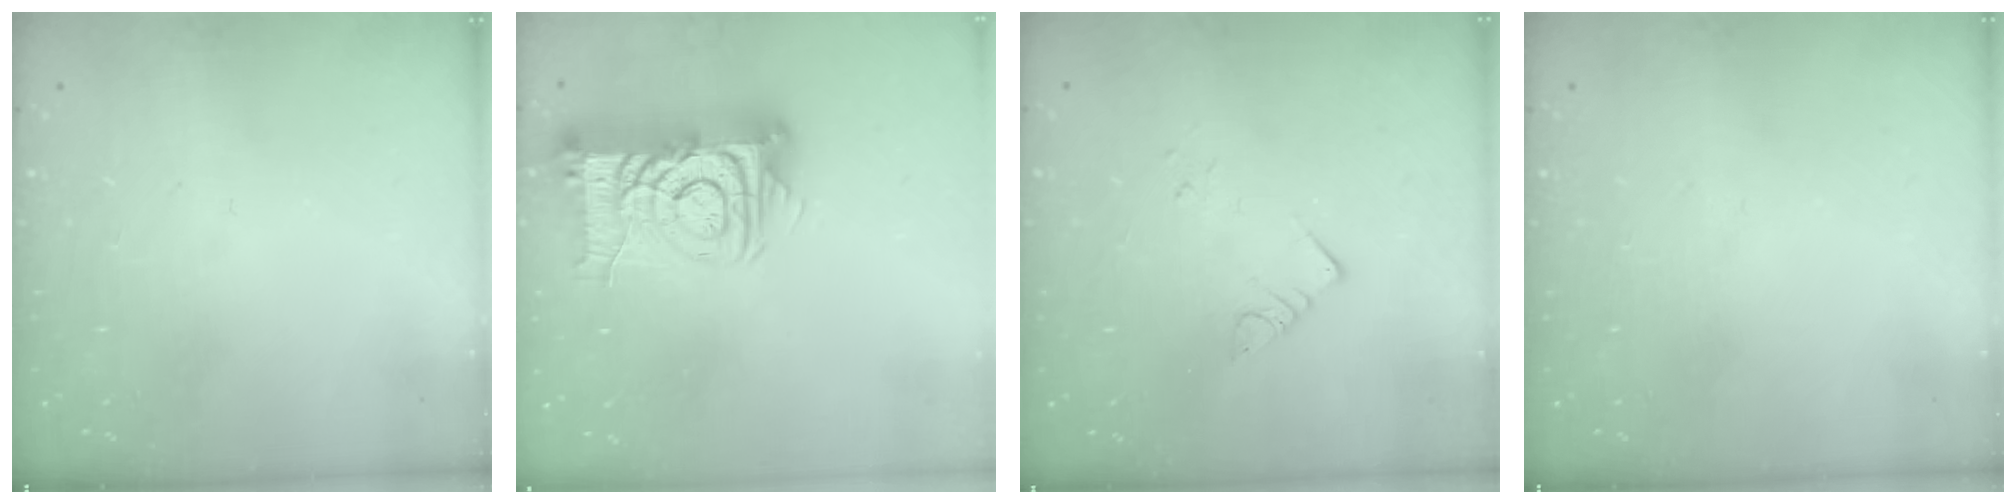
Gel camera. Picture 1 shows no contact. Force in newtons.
{"total": 14.6, "press": 14.5, "slide": 1.7}
{"total": 2.8, "press": 2.8, "slide": 0.2}
{"total": 0.0}